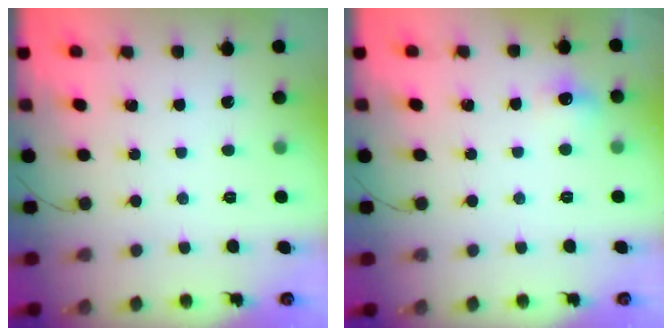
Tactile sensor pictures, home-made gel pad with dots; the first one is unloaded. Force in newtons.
{"total": 5.4, "press": 5.3, "slide": 1.1}